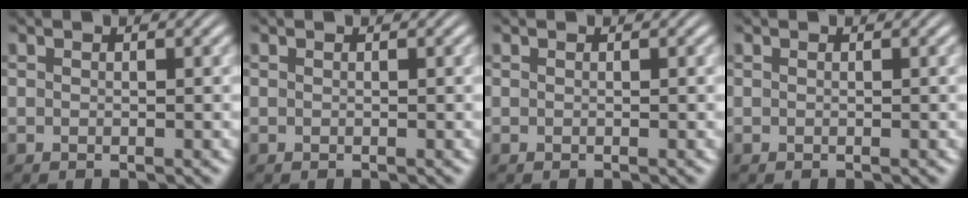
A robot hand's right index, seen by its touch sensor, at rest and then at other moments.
{"total": 0.0}
{"total": 0.0}
{"total": 0.0}